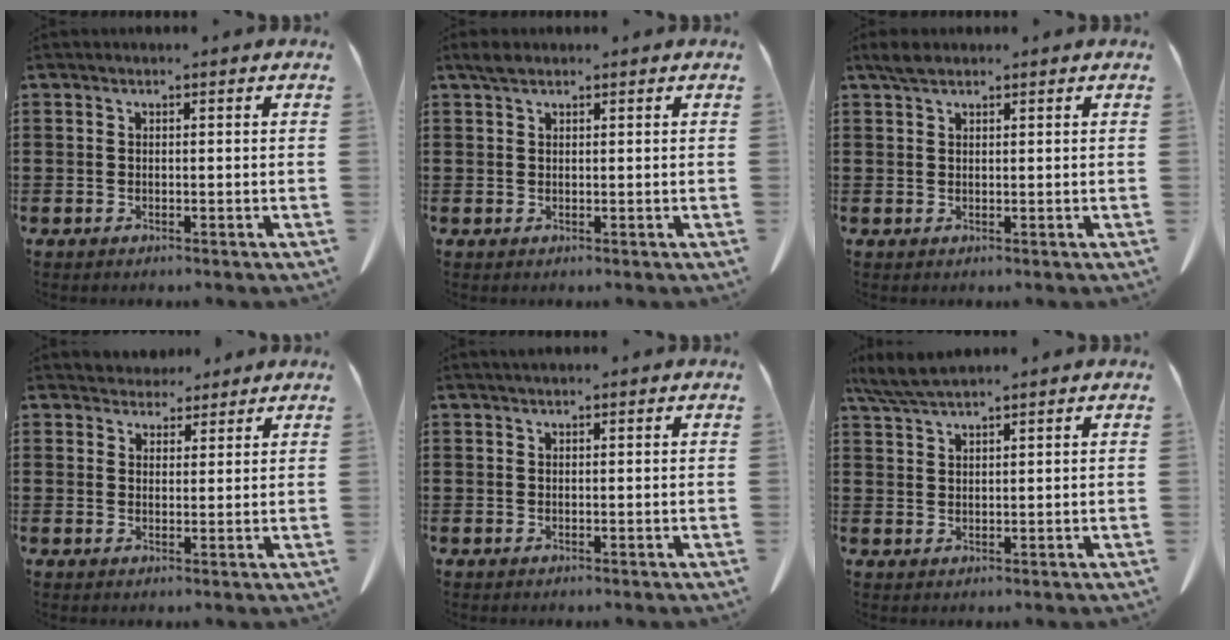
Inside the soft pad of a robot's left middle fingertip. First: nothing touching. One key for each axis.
{"total": 1.5, "fx": 1.2, "fy": 0.6, "fz": 0.8, "tx": -0.020, "ty": 0.002, "tz": 0.022}
{"total": 2.0, "fx": 1.5, "fy": 0.7, "fz": 1.0, "tx": -0.025, "ty": 0.004, "tz": 0.029}
{"total": 3.5, "fx": 3.2, "fy": 1.4, "fz": 0.1, "tx": -0.005, "ty": -0.007, "tz": 0.061}
{"total": 0.6, "fx": 0.4, "fy": 0.1, "fz": 0.3, "tx": -0.007, "ty": 0.000, "tz": 0.008}
{"total": 4.2, "fx": 3.5, "fy": 0.3, "fz": 2.3, "tx": -0.053, "ty": -0.005, "tz": 0.067}